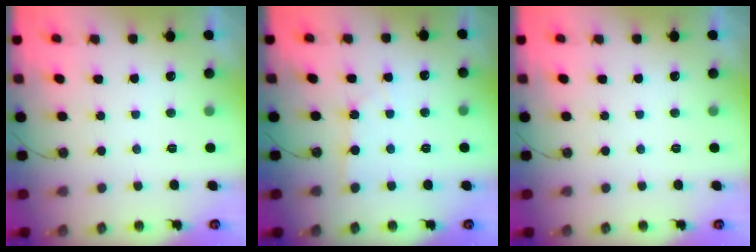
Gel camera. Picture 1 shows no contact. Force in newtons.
{"total": 1.8, "press": 1.8, "slide": 0.3}
{"total": 0.0}